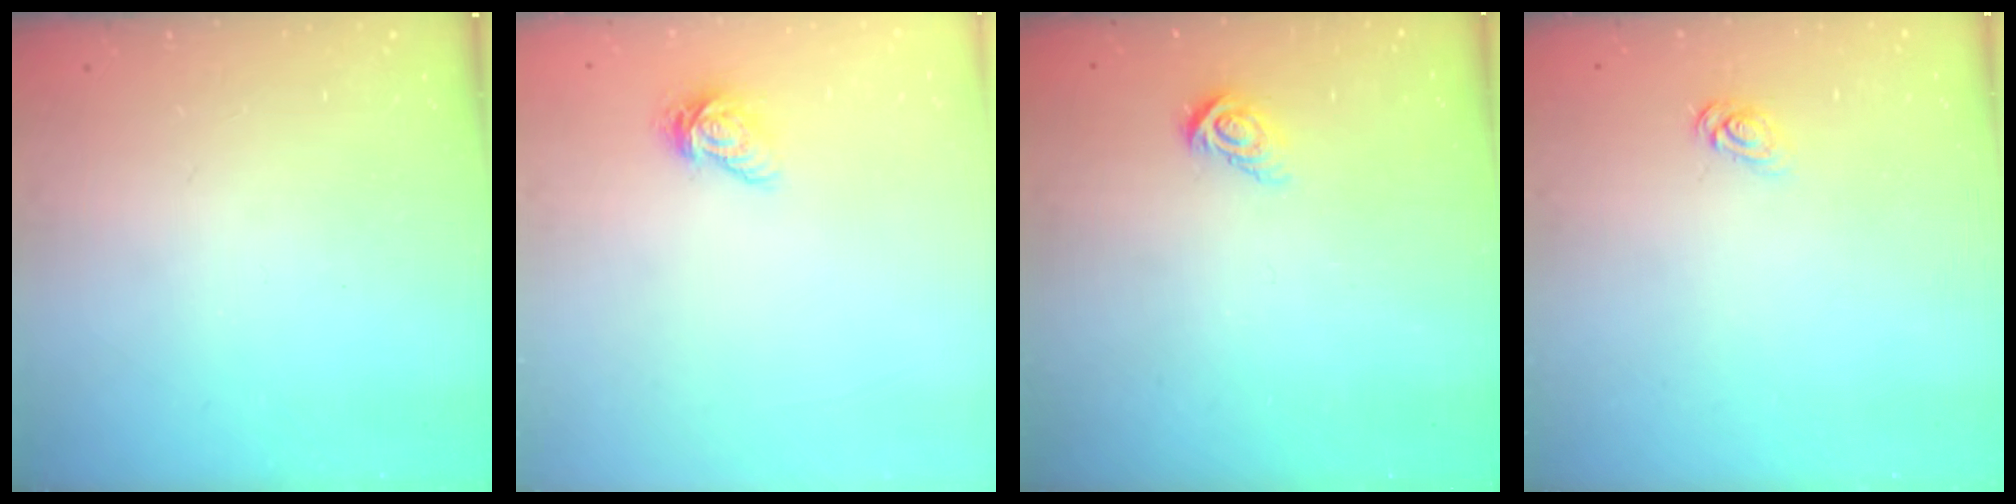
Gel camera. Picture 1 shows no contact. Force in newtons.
{"total": 6.4, "press": 6.4, "slide": 0.1}
{"total": 5.4, "press": 5.4, "slide": 0.3}
{"total": 3.0, "press": 3.0, "slide": 0.2}